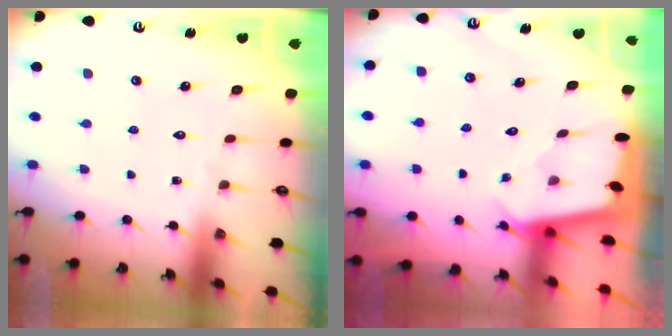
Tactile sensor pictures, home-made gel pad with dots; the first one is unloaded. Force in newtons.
{"total": 1.9, "press": 1.9, "slide": 0.2}